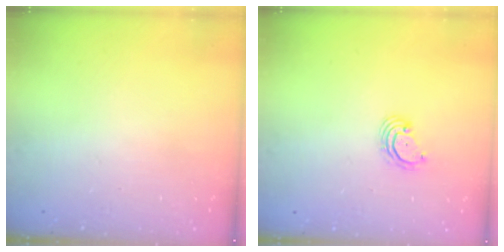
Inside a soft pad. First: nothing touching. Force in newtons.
{"total": 3.0, "press": 3.0, "slide": 0.2}